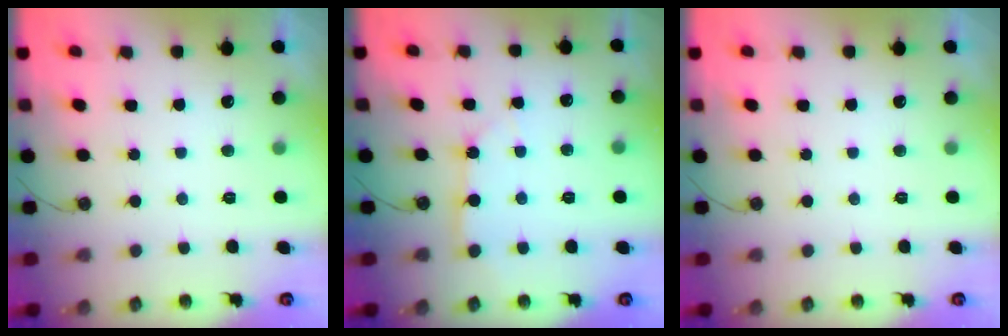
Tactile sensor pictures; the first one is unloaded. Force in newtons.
{"total": 3.0, "press": 3.0, "slide": 0.1}
{"total": 0.0}